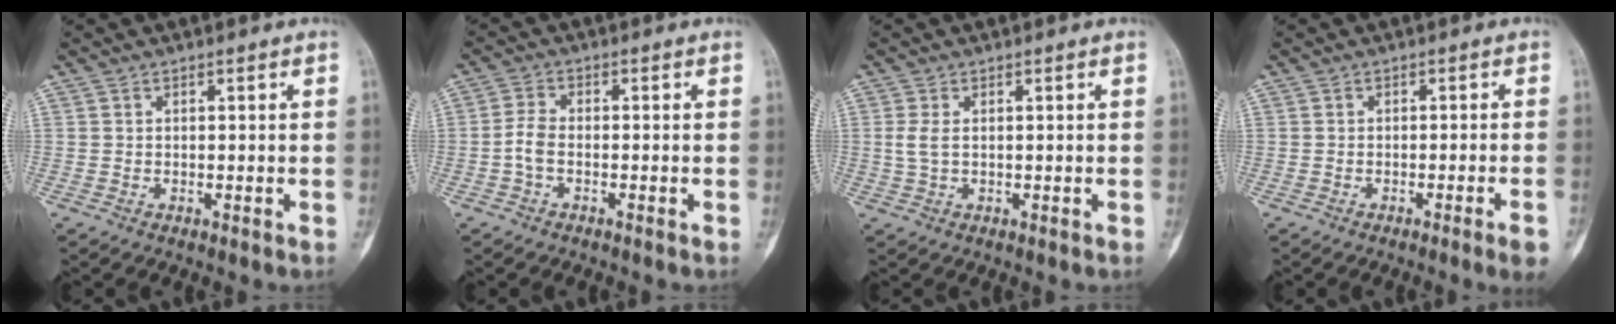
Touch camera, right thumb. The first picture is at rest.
{"total": 2.9, "force": [-1.0, 1.5, 2.3], "torque": [-0.052, 0.010, -0.027]}
{"total": 2.3, "force": [0.4, 1.2, 1.9], "torque": [-0.054, 0.003, 0.011]}
{"total": 4.0, "force": [-2.2, -0.3, 3.3], "torque": [-0.048, 0.005, -0.032]}